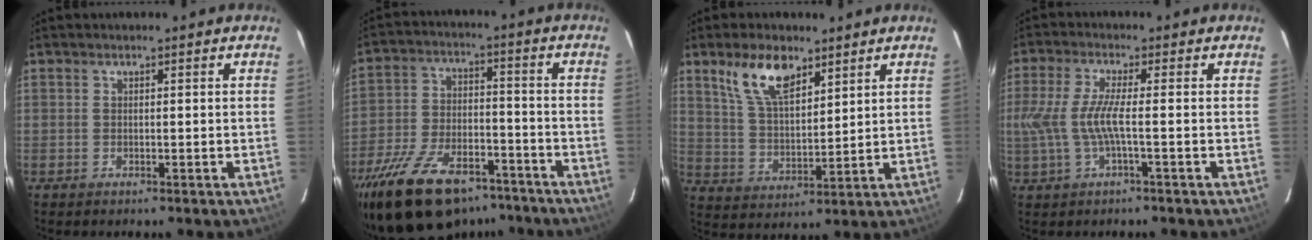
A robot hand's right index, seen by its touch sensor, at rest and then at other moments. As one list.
[{"total": 21.8, "force": [-15.7, 10.2, 11.1], "torque": [-0.235, -0.011, -0.245]}, {"total": 10.5, "force": [6.5, 4.8, 6.8], "torque": [-0.127, 0.012, 0.134]}, {"total": 6.9, "force": [-0.9, 0.6, 6.8], "torque": [-0.153, -0.004, -0.012]}]